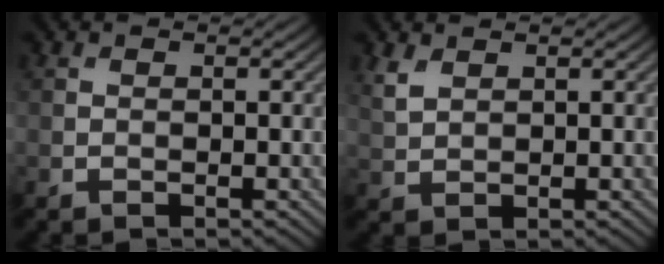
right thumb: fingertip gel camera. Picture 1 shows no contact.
{"total": 2.4, "force": [1.6, 1.2, 1.4], "torque": [-0.042, 0.001, 0.040]}